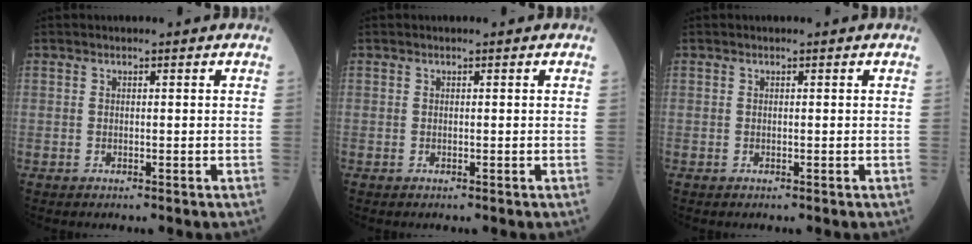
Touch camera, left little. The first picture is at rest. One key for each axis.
{"total": 0.0}
{"total": 0.0}